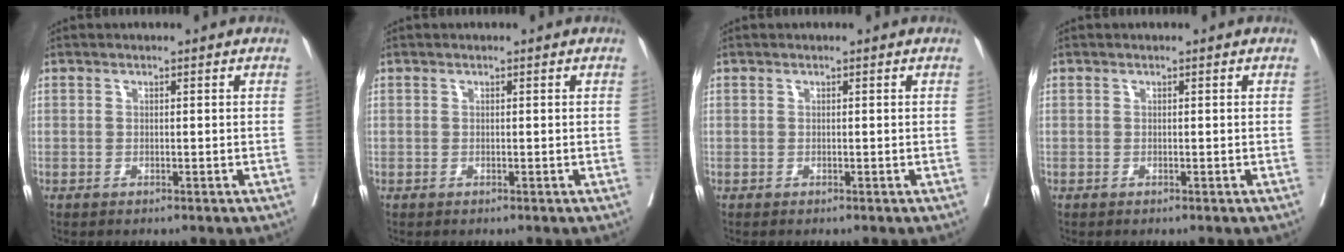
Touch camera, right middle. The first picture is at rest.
{"total": 0.0}
{"total": 0.0}
{"total": 0.0}